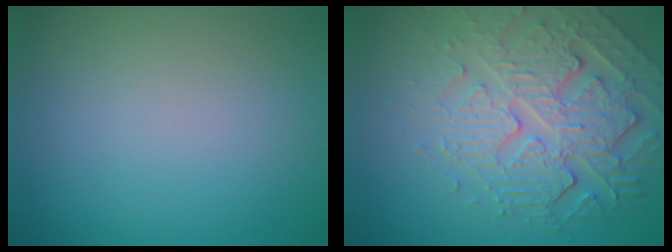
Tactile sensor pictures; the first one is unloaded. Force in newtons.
{"total": 6.7, "press": 5.0, "slide": 4.5}